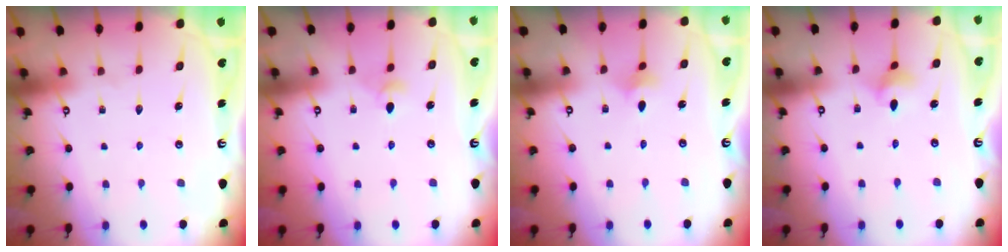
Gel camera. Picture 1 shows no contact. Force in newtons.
{"total": 3.6, "press": 3.5, "slide": 0.8}
{"total": 1.9, "press": 1.8, "slide": 0.5}
{"total": 2.9, "press": 2.9, "slide": 0.5}